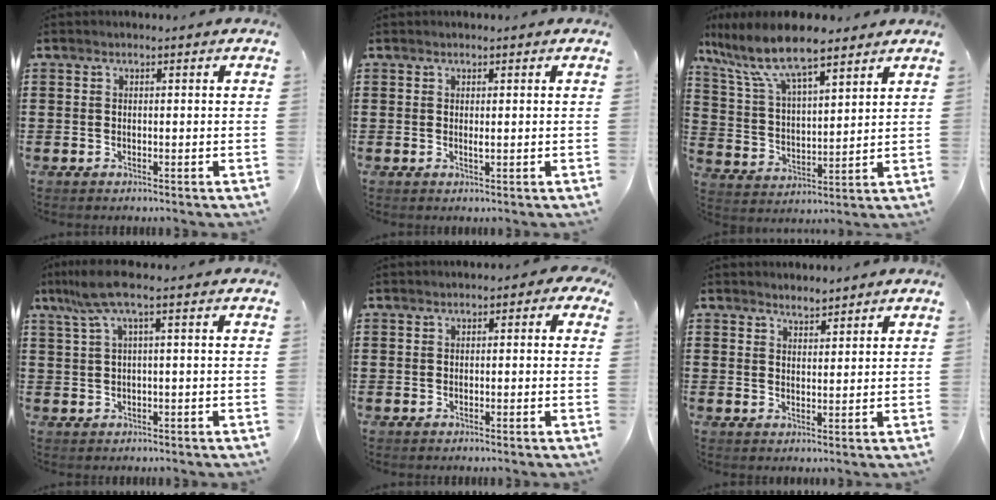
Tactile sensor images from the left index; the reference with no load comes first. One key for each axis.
{"total": 0.8, "fx": 0.1, "fy": 0.1, "fz": 0.8, "tx": -0.015, "ty": -0.004, "tz": 0.003}
{"total": 10.1, "fx": 7.8, "fy": 2.4, "fz": 5.9, "tx": -0.144, "ty": -0.024, "tz": 0.135}
{"total": 5.4, "fx": 1.4, "fy": 0.6, "fz": 5.2, "tx": -0.115, "ty": -0.003, "tz": 0.019}
{"total": 0.8, "fx": -0.3, "fy": 0.5, "fz": 0.6, "tx": -0.014, "ty": 0.003, "tz": -0.007}
{"total": 2.3, "fx": 2.3, "fy": 0.3, "fz": -0.1, "tx": -0.004, "ty": -0.001, "tz": 0.044}